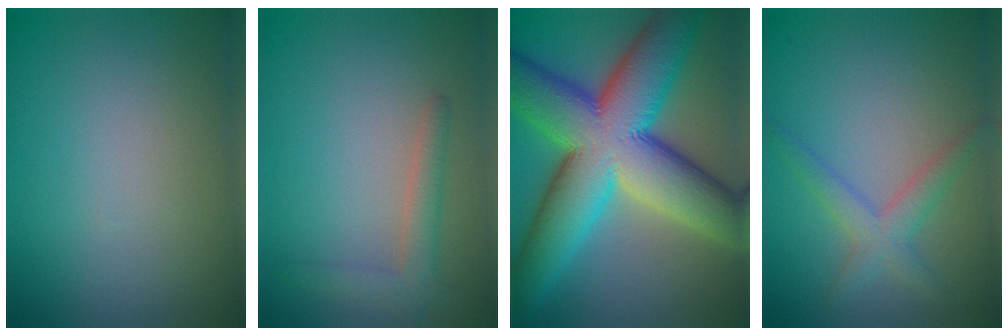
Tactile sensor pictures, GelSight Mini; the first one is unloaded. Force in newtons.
{"total": 2.2, "press": 2.1, "slide": 0.2}
{"total": 16.5, "press": 16.5, "slide": 0.3}
{"total": 2.6, "press": 2.6, "slide": 0.1}